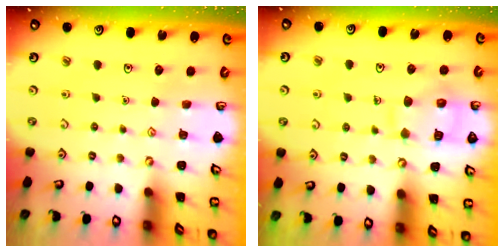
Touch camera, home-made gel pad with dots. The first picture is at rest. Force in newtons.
{"total": 11.5, "press": 11.4, "slide": 1.2}